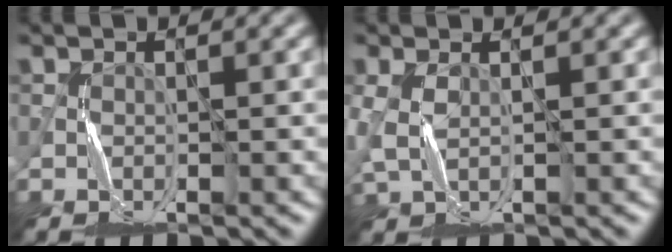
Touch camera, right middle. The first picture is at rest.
{"total": 1.9, "force": [0.3, 0.8, 1.7], "torque": [-0.057, 0.002, 0.008]}